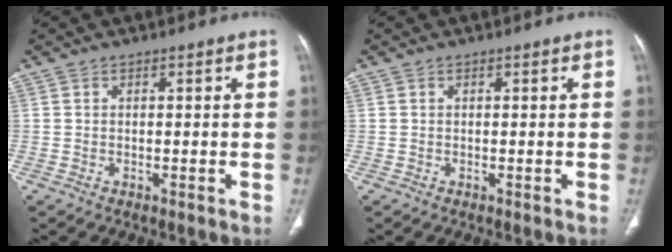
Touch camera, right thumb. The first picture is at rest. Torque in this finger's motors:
{"motor_torque": [1.48, 1.40, 0.23, -0.23, 0.04]}